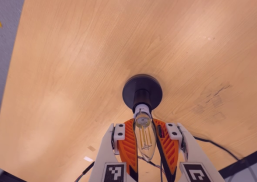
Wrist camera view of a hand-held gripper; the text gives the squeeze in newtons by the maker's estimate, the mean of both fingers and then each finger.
{"total": 16.2, "left": 14.9, "right": 17.5}